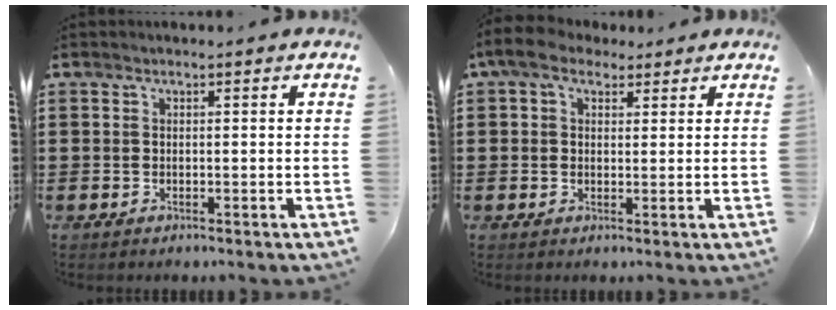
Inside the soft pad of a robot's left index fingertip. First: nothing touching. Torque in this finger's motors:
{"motor_torque": [1.94, -0.20, 0.27, 0.12]}